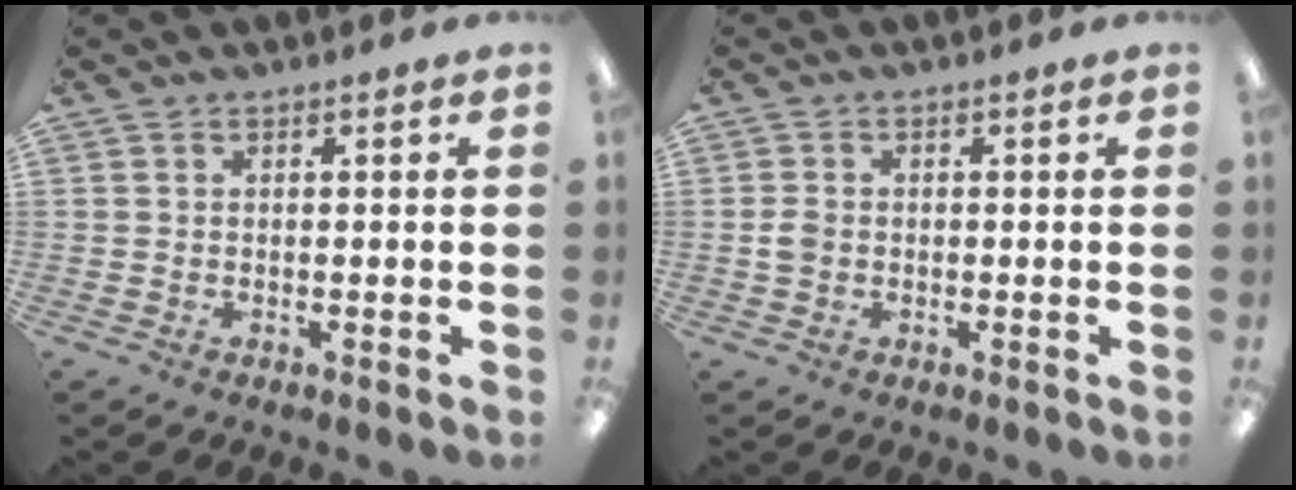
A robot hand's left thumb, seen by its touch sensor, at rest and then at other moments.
{"total": 2.4, "force": [-0.2, 2.0, 1.4], "torque": [-0.025, 0.005, -0.005]}